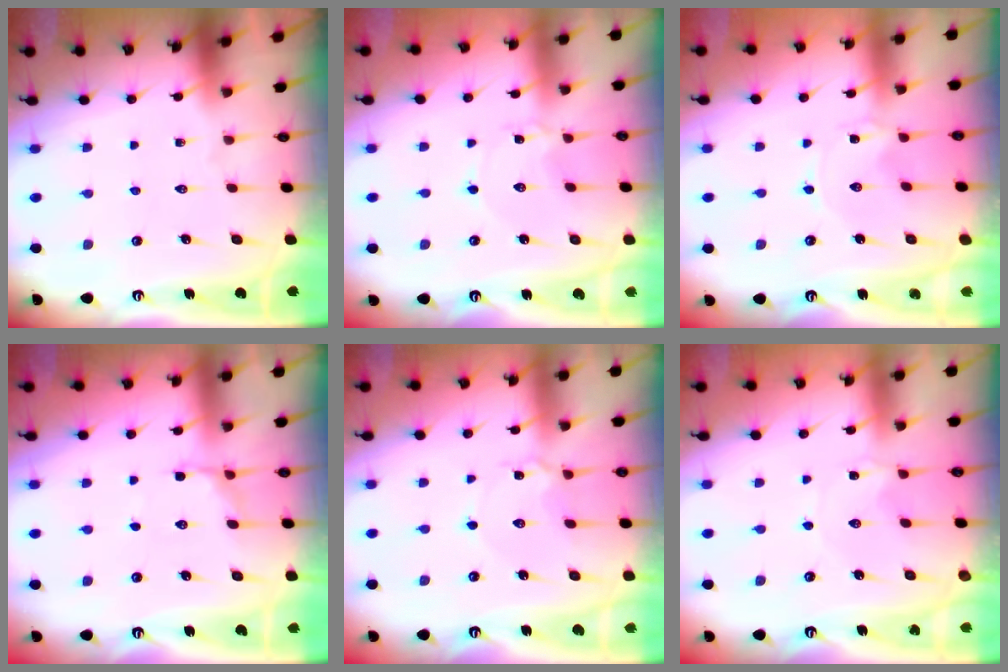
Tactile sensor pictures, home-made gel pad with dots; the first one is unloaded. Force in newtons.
{"total": 1.4, "press": 1.4, "slide": 0.1}
{"total": 0.0}
{"total": 4.5, "press": 4.2, "slide": 1.8}
{"total": 4.3, "press": 4.3, "slide": 0.4}
{"total": 1.0, "press": 1.0, "slide": 0.2}